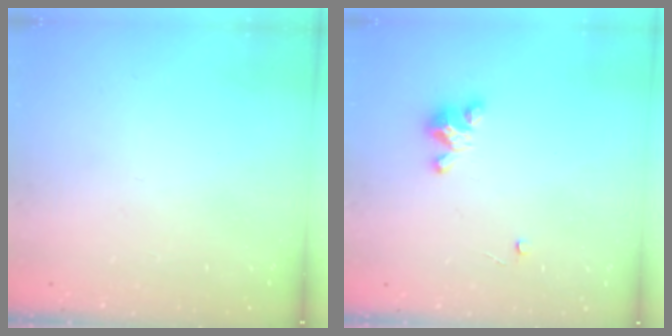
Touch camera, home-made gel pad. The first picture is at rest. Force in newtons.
{"total": 3.5, "press": 3.5, "slide": 0.2}